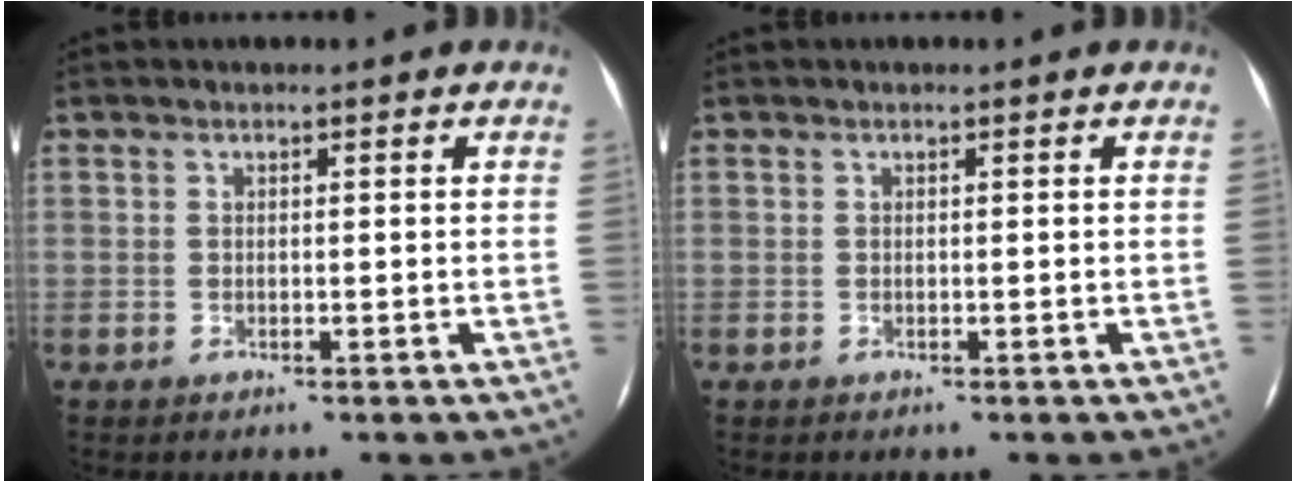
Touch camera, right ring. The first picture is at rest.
{"total": 0.0}